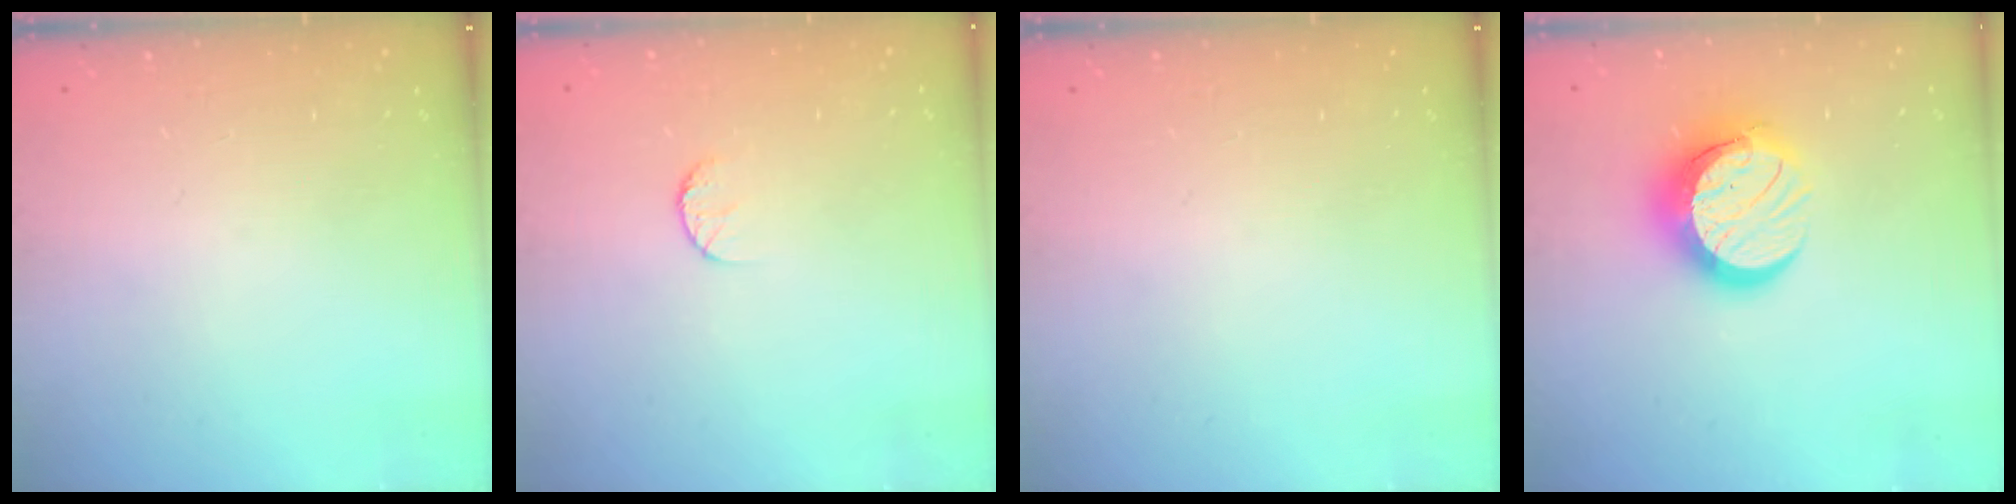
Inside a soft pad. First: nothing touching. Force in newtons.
{"total": 5.1, "press": 5.1, "slide": 0.5}
{"total": 0.0}
{"total": 13.7, "press": 13.6, "slide": 1.1}